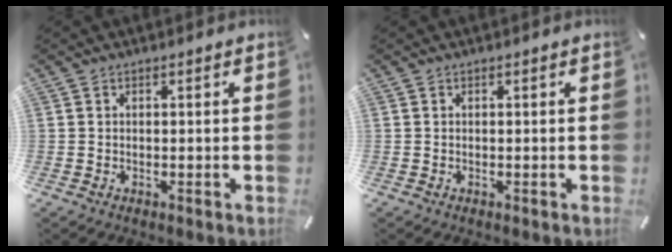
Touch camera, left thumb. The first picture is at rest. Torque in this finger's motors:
{"motor_torque": [0.00, 0.00, 0.00, 0.05, -0.01]}